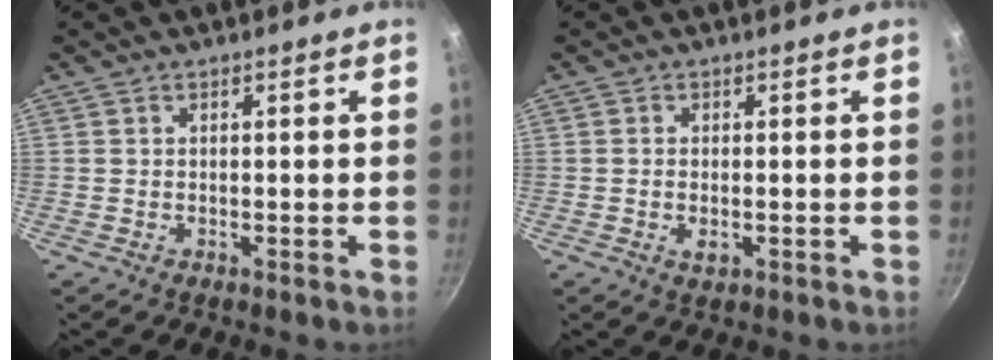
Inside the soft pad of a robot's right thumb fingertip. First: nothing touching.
{"total": 2.0, "force": [-0.6, 1.0, 1.7], "torque": [-0.032, -0.004, -0.009]}